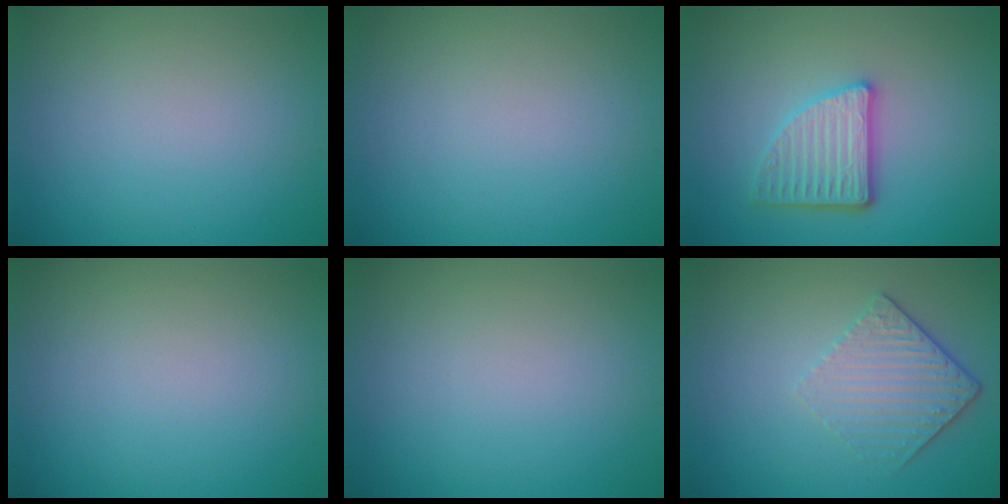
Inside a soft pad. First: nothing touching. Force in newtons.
{"total": 0.0}
{"total": 3.9, "press": 3.3, "slide": 2.1}
{"total": 0.0}
{"total": 0.0}
{"total": 3.6, "press": 2.6, "slide": 2.6}